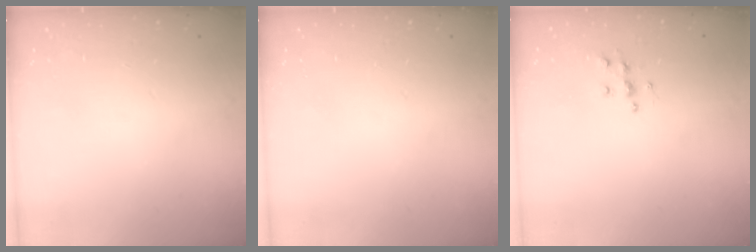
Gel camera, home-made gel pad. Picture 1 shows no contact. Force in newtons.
{"total": 0.0}
{"total": 5.5, "press": 5.5, "slide": 0.3}